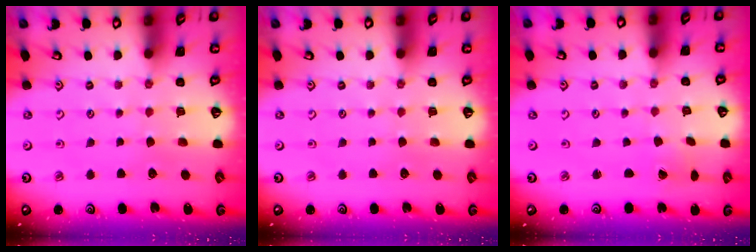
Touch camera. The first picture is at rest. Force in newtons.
{"total": 0.0}
{"total": 0.0}